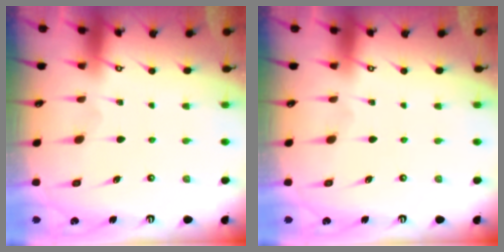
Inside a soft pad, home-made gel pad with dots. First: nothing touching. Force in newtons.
{"total": 0.0}